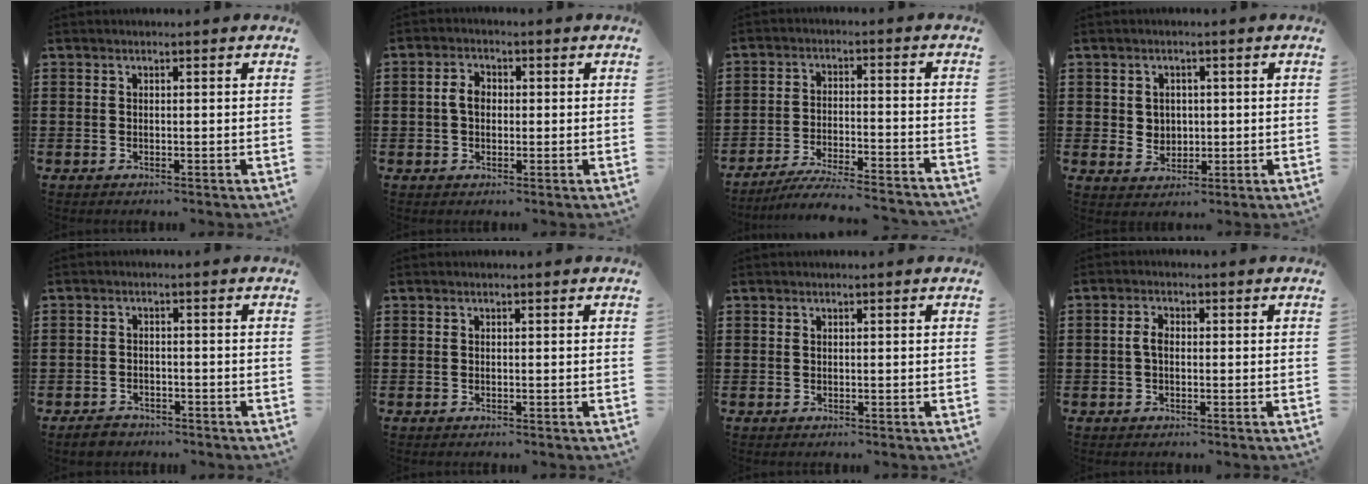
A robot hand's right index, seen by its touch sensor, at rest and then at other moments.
{"total": 3.3, "force": [0.0, 2.2, 2.4], "torque": [-0.057, 0.006, -0.005]}
{"total": 5.5, "force": [-5.3, -0.2, 1.7], "torque": [-0.036, -0.011, -0.105]}
{"total": 2.6, "force": [0.9, 2.4, 0.6], "torque": [-0.012, 0.008, 0.014]}
{"total": 2.0, "force": [-1.9, 0.5, 0.2], "torque": [-0.011, 0.001, -0.039]}
{"total": 0.0}
{"total": 0.0}
{"total": 2.4, "force": [-0.2, 1.3, 2.0], "torque": [-0.047, 0.001, -0.006]}